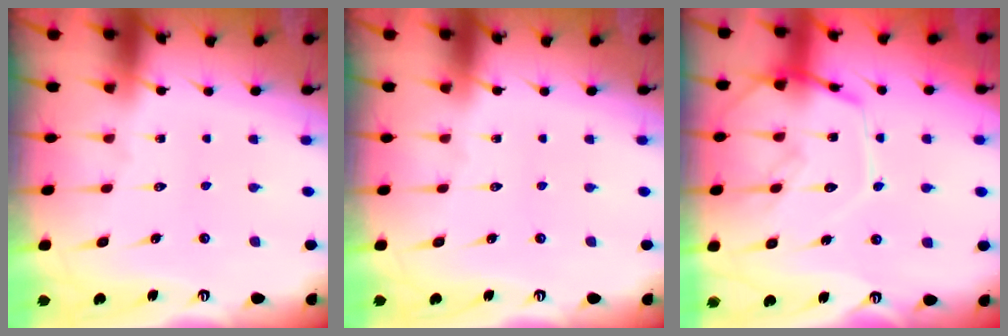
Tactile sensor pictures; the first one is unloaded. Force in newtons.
{"total": 0.0}
{"total": 14.3, "press": 14.3, "slide": 1.3}